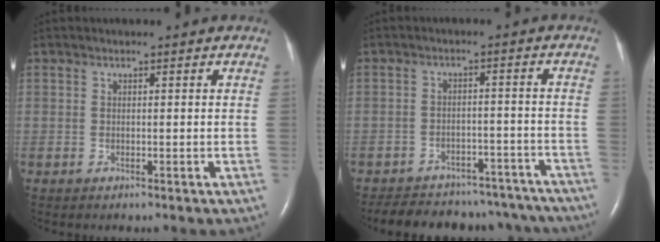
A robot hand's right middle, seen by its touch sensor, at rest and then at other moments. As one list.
[{"total": 19.0, "force": [-16.8, 7.2, 5.3], "torque": [-0.106, 0.012, -0.207]}]